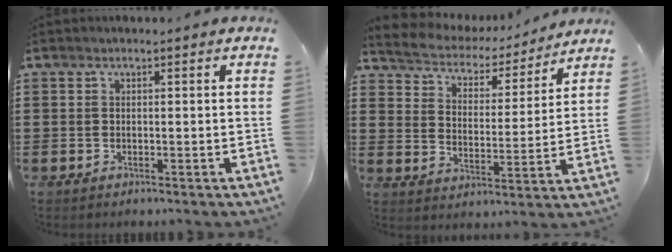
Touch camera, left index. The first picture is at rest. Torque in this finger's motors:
{"motor_torque": [1.53, -0.61, 0.24, 0.05]}